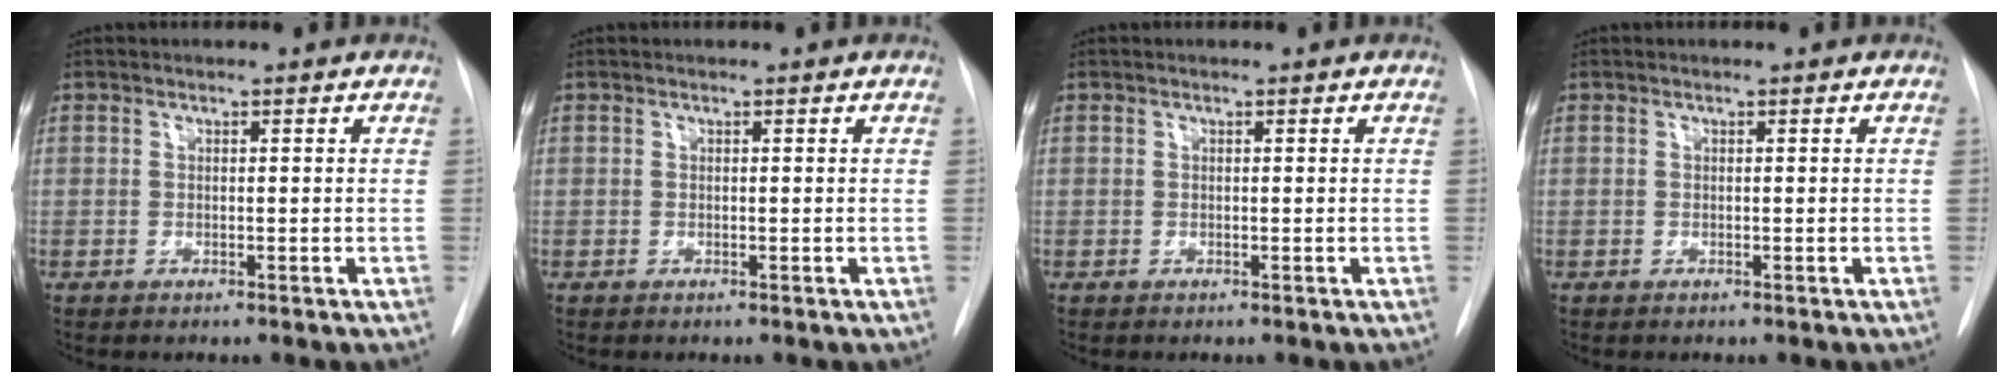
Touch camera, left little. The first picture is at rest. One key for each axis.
{"total": 0.0}
{"total": 0.0}
{"total": 0.0}